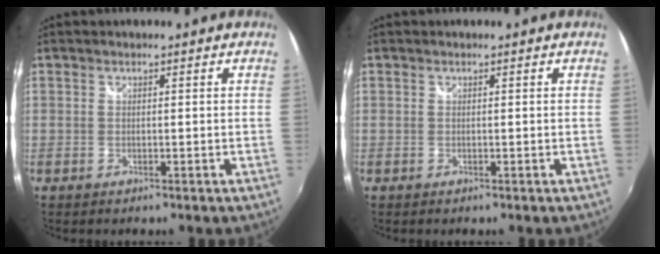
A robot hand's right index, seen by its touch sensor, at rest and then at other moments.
{"total": 0.0}